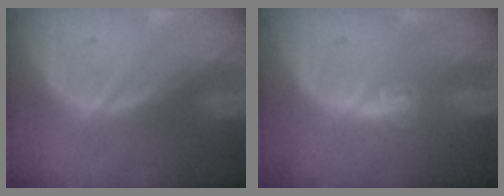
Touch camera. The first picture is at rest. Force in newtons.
{"total": 4.1, "press": 3.7, "slide": 1.7}